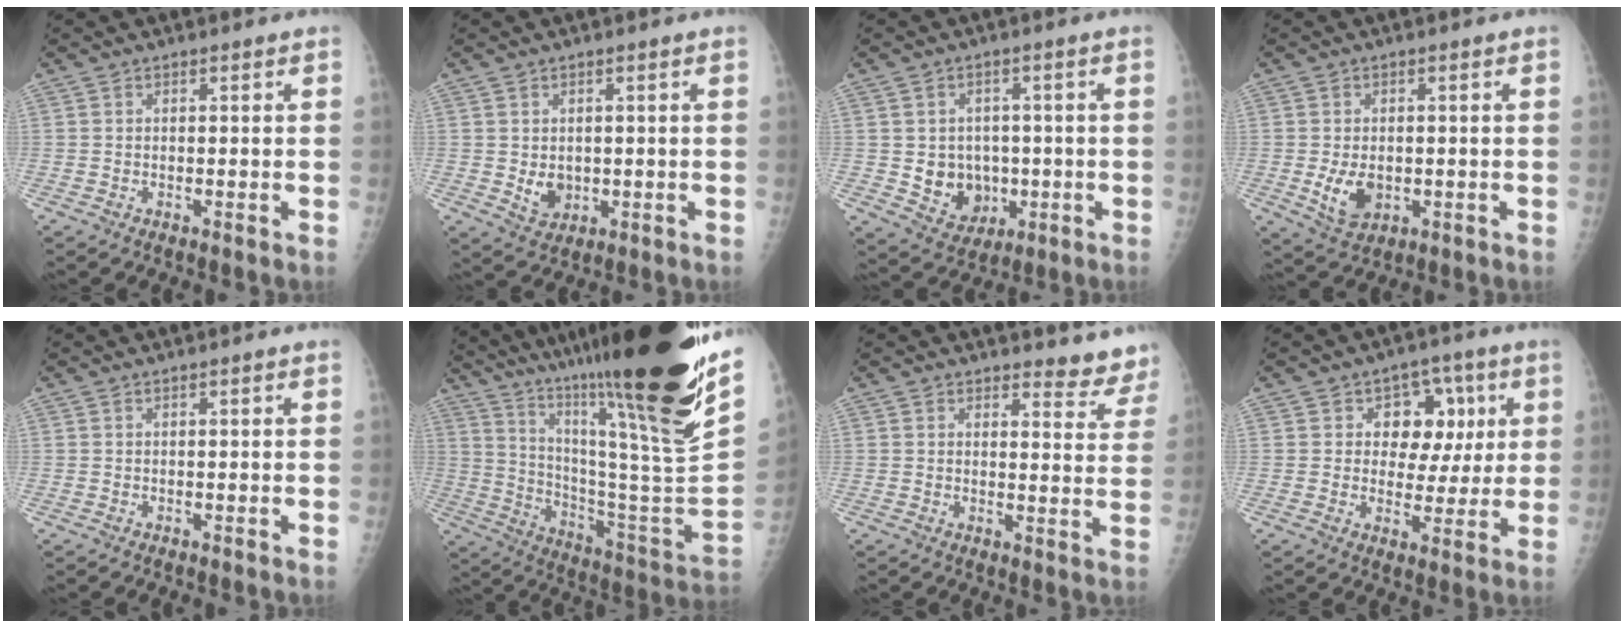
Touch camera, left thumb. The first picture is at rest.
{"total": 4.0, "force": [0.0, 3.3, 2.4], "torque": [-0.024, -0.007, 0.014]}
{"total": 8.3, "force": [-0.7, 7.2, 4.1], "torque": [-0.026, 0.000, 0.005]}
{"total": 5.9, "force": [-0.9, 4.1, 4.2], "torque": [-0.064, -0.009, -0.003]}
{"total": 0.0}
{"total": 39.5, "force": [26.6, 4.8, 28.8], "torque": [-0.365, -0.112, 0.407]}
{"total": 7.0, "force": [6.6, 2.2, 0.2], "torque": [0.032, -0.054, 0.056]}
{"total": 10.0, "force": [2.8, 7.8, 5.6], "torque": [-0.016, 0.000, 0.037]}